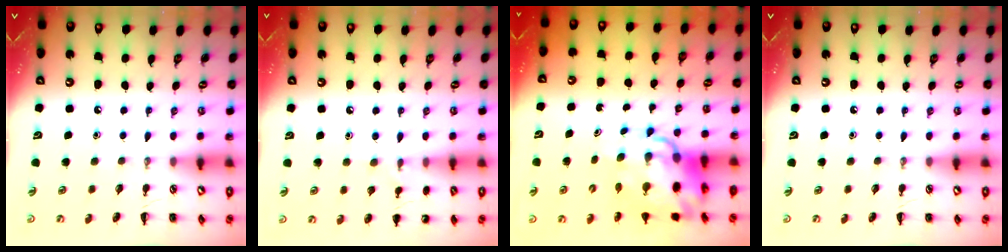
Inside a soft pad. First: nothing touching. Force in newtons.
{"total": 6.6, "press": 6.3, "slide": 2.0}
{"total": 13.9, "press": 13.4, "slide": 3.8}
{"total": 0.0}